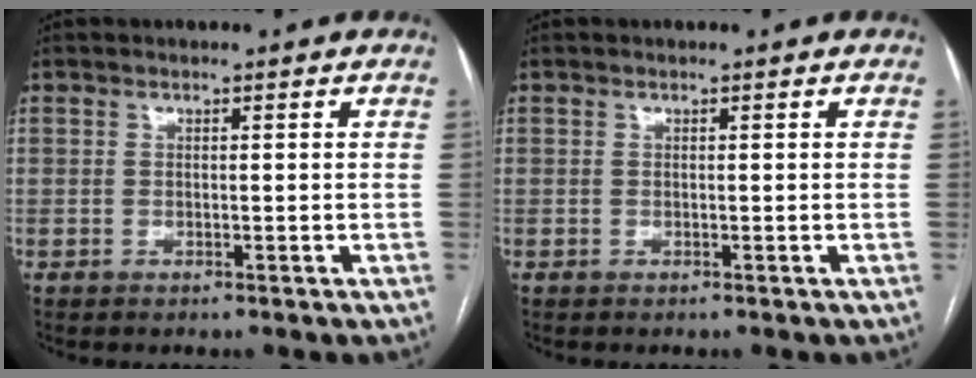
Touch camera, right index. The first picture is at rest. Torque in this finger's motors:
{"motor_torque": [0.02, 0.02, 0.00, 0.00]}